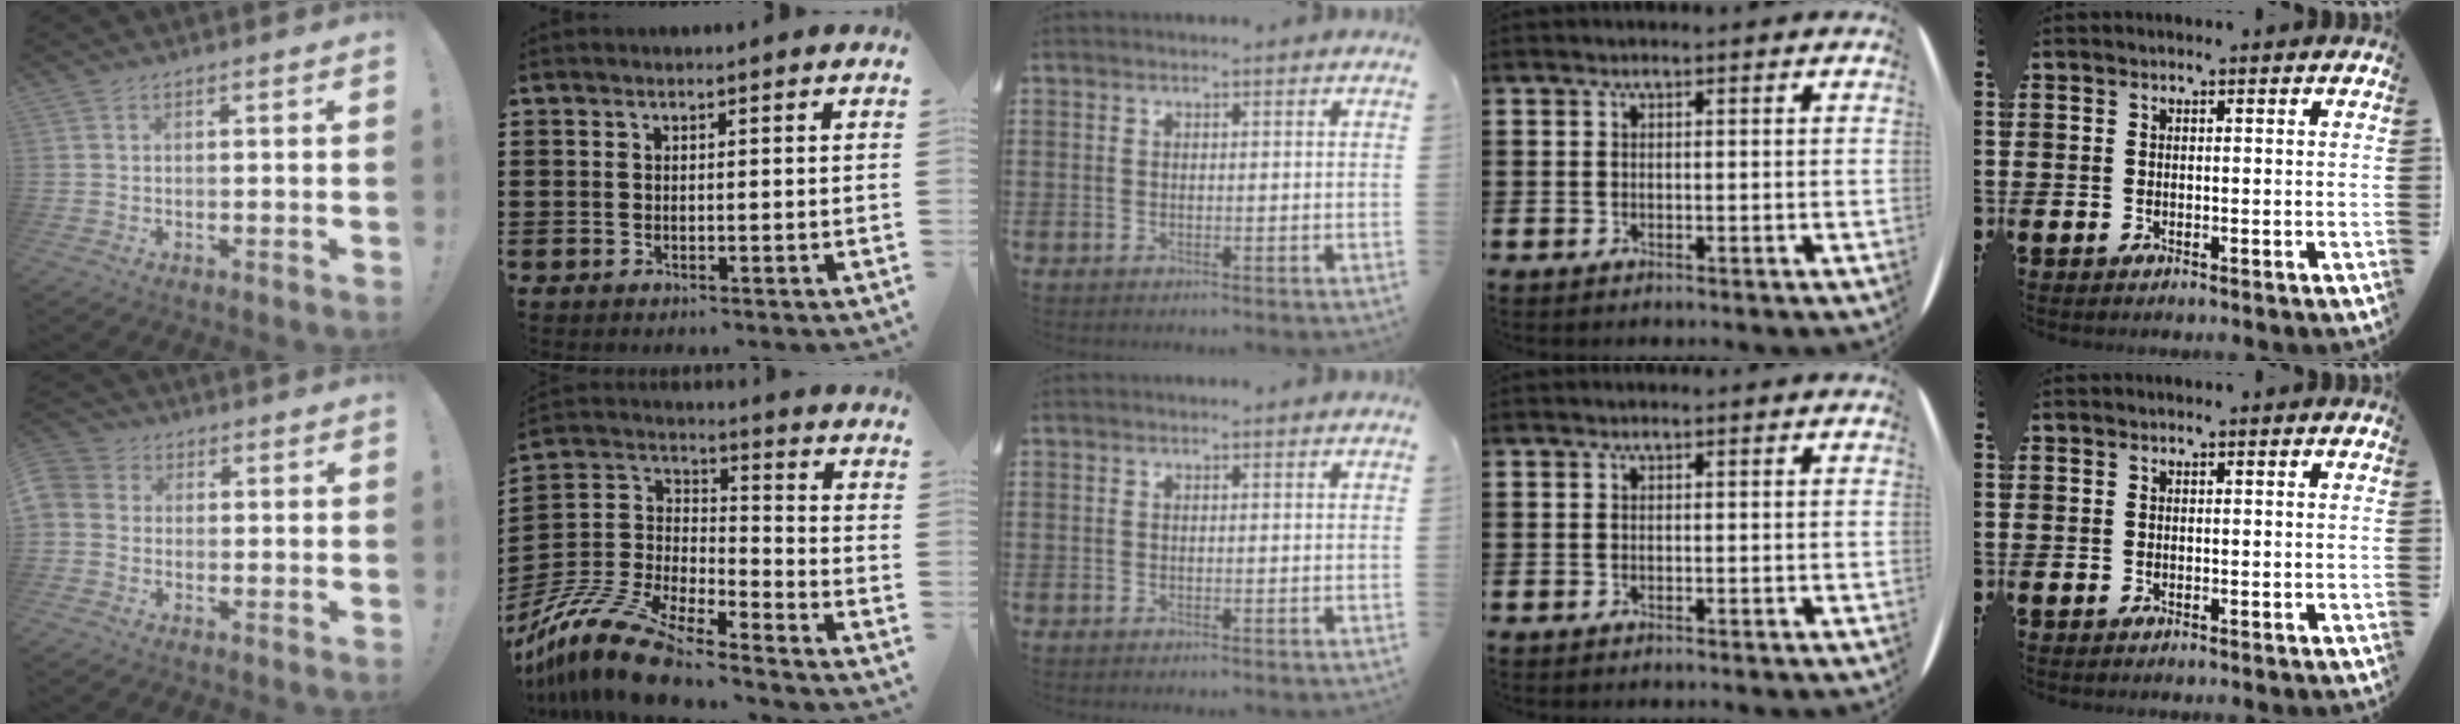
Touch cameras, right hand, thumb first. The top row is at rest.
{"thumb": {"total": 4.0, "force": [-1.2, 3.4, 1.7], "torque": [-0.043, 0.009, -0.021]}, "index": {"total": 13.5, "force": [-12.0, 2.9, 5.6], "torque": [-0.141, 0.021, -0.242]}}